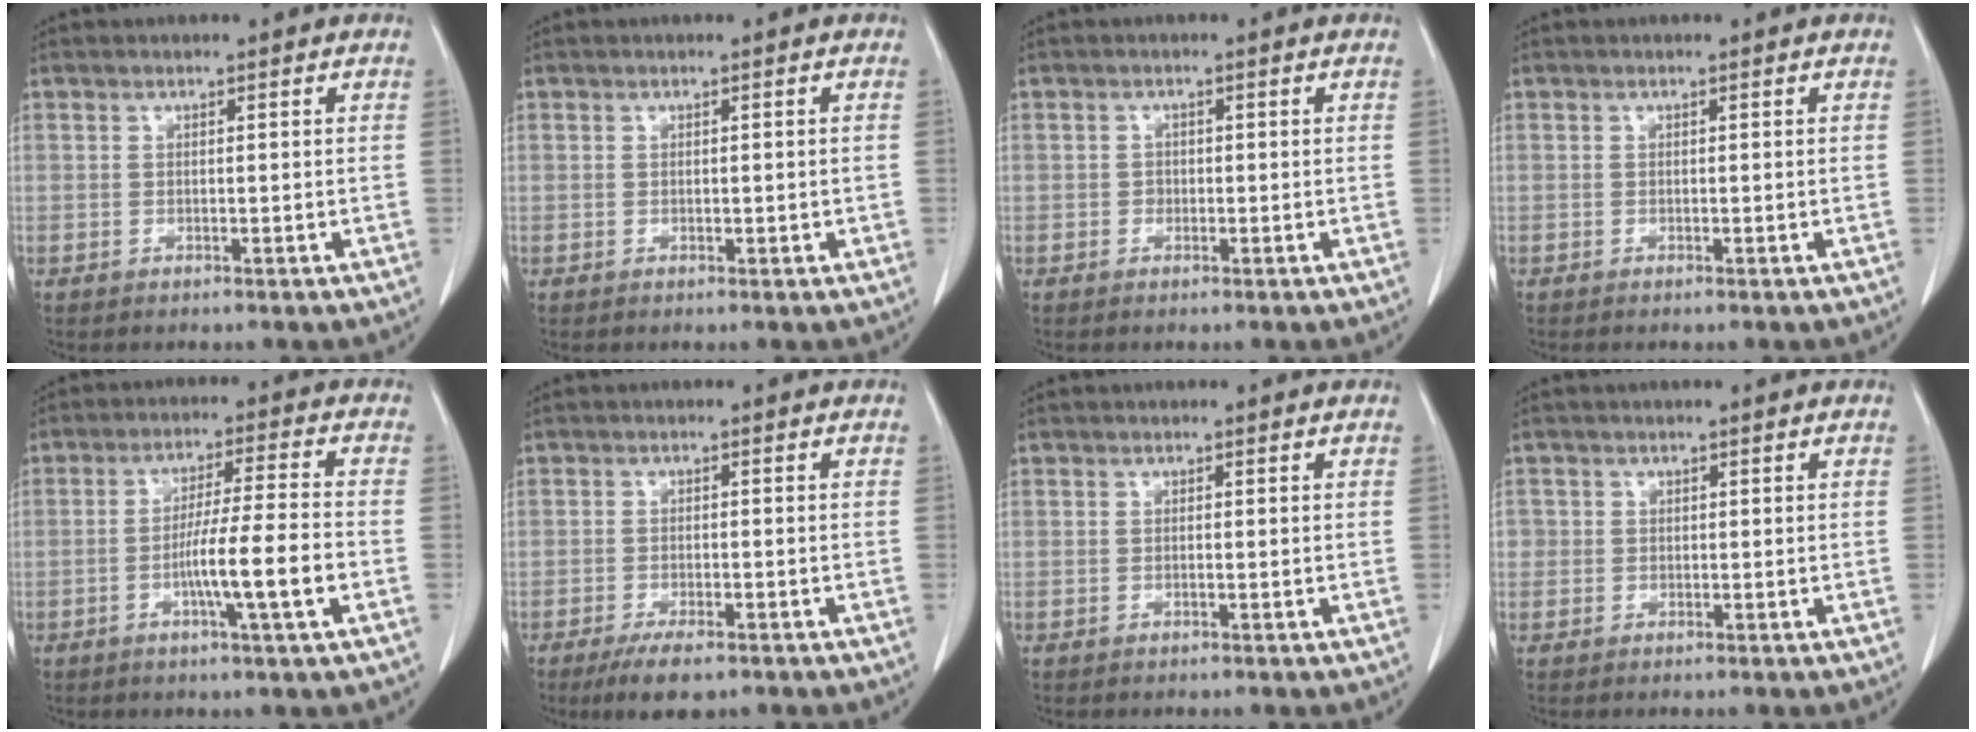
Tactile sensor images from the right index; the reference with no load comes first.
{"total": 0.7, "force": [0.0, 0.5, 0.5], "torque": [-0.005, 0.003, 0.003]}
{"total": 0.9, "force": [-0.2, 0.9, 0.3], "torque": [0.001, 0.004, -0.006]}
{"total": 0.0}
{"total": 9.5, "force": [-2.9, -0.4, 9.0], "torque": [-0.154, -0.002, -0.051]}
{"total": 5.0, "force": [-3.5, 1.5, 3.2], "torque": [-0.058, -0.007, -0.056]}
{"total": 0.0}
{"total": 1.5, "force": [0.0, 1.5, 0.2], "torque": [0.010, 0.005, -0.004]}